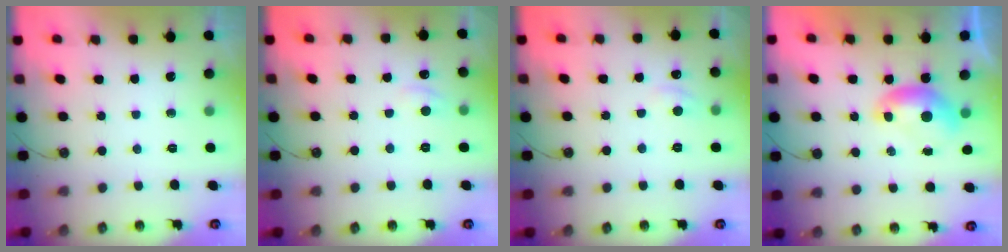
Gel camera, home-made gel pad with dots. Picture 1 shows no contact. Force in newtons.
{"total": 2.5, "press": 2.4, "slide": 0.5}
{"total": 2.2, "press": 2.2, "slide": 0.5}
{"total": 0.0}